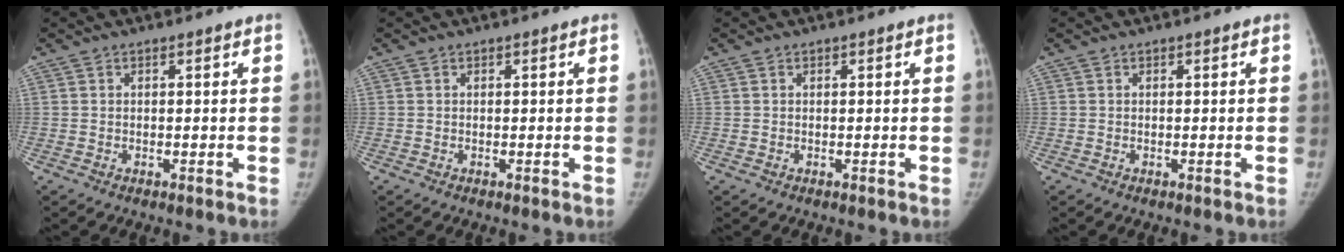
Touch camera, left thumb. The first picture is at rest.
{"total": 0.0}
{"total": 0.0}
{"total": 0.0}